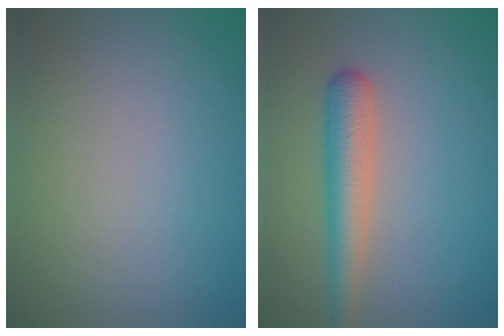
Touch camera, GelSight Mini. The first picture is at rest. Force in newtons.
{"total": 3.5, "press": 3.5, "slide": 0.1}